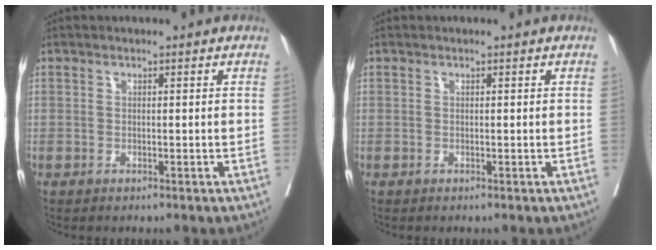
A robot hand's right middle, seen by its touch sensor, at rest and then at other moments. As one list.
[{"total": 0.0}]